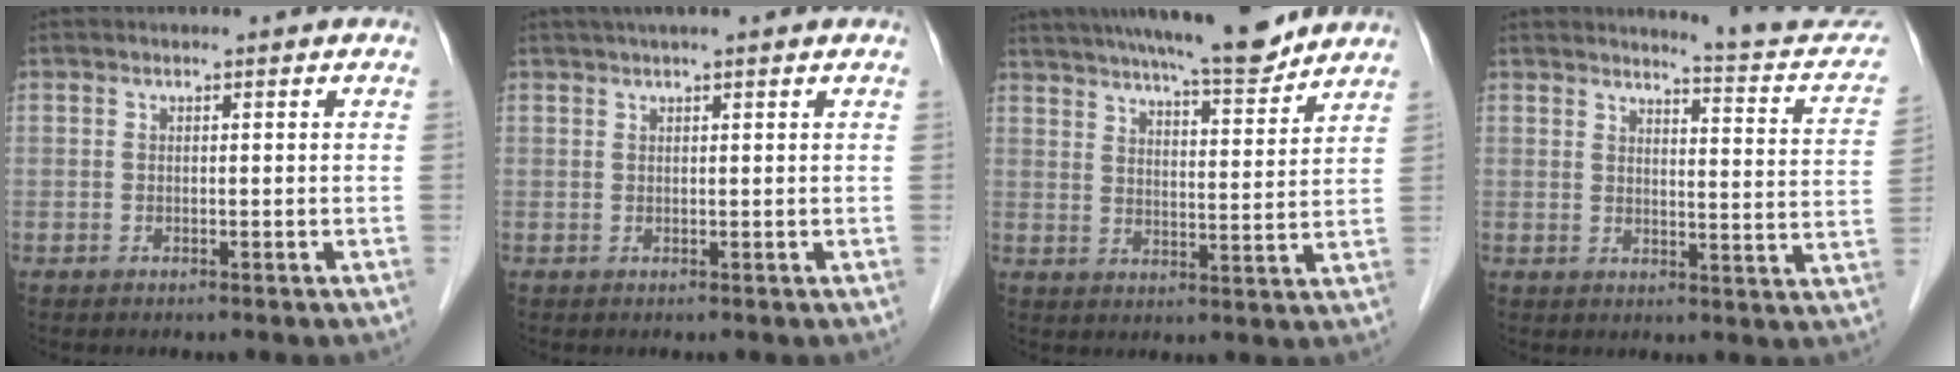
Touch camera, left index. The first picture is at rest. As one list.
[{"total": 4.8, "force": [3.9, -0.1, 2.8], "torque": [-0.040, 0.036, 0.058]}, {"total": 15.4, "force": [13.7, 1.0, 7.1], "torque": [-0.111, 0.002, 0.198]}, {"total": 11.1, "force": [11.0, -0.1, 1.8], "torque": [-0.018, -0.058, 0.116]}]